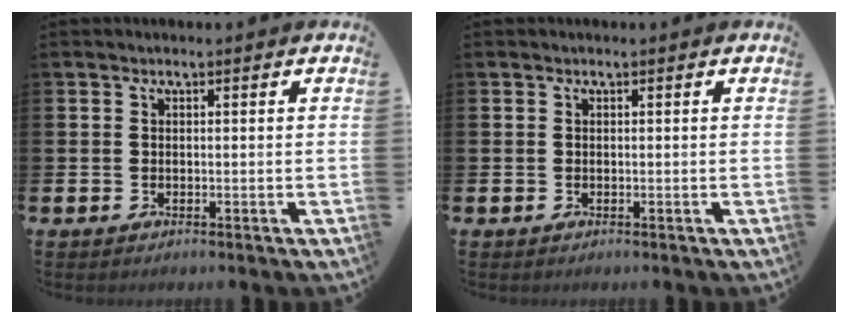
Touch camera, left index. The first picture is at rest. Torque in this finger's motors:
{"motor_torque": [0.00, 0.00, 0.00, -0.01]}